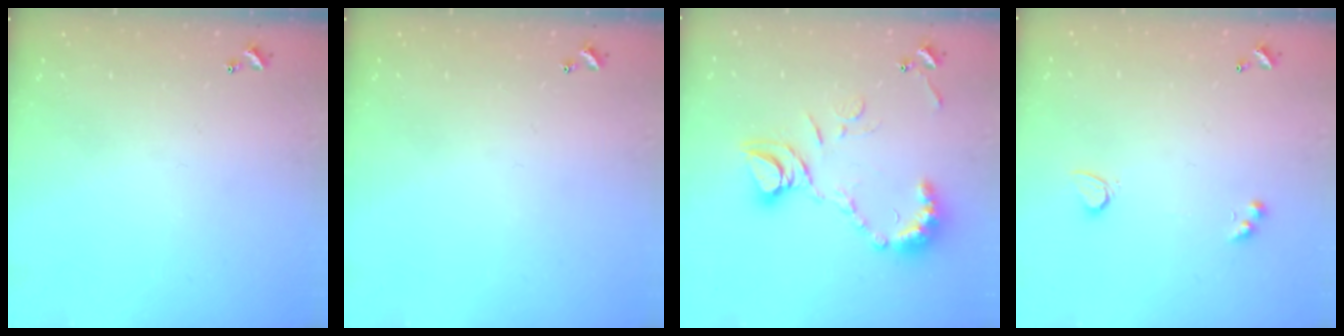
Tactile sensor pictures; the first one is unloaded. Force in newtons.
{"total": 0.0}
{"total": 13.5, "press": 13.4, "slide": 1.2}
{"total": 3.1, "press": 2.4, "slide": 1.9}